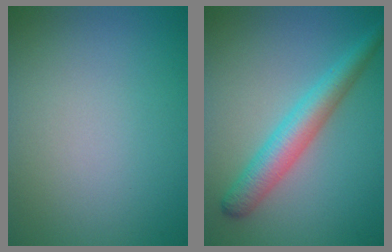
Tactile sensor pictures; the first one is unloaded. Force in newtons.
{"total": 4.3, "press": 4.3, "slide": 0.1}